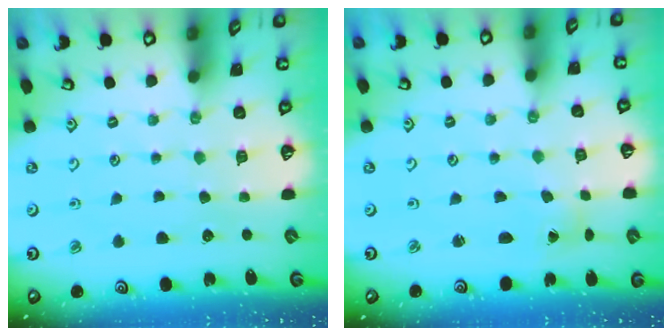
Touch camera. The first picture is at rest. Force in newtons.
{"total": 0.5, "press": 0.5, "slide": 0.1}